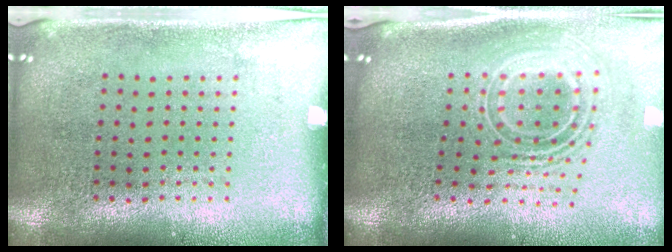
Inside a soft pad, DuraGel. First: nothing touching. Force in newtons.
{"total": 2.4, "press": 1.7, "slide": 1.7}